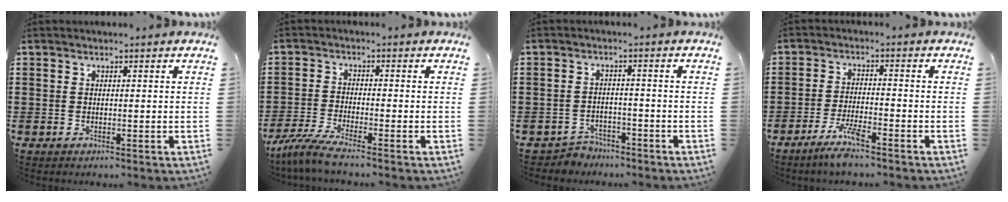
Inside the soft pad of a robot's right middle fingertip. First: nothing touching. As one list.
[{"total": 4.3, "force": [-3.6, -0.2, 2.3], "torque": [-0.068, -0.021, -0.075]}, {"total": 2.9, "force": [-2.8, 0.7, -0.3], "torque": [-0.007, -0.001, -0.062]}, {"total": 4.6, "force": [-3.4, 0.5, 3.1], "torque": [-0.072, -0.006, -0.066]}]